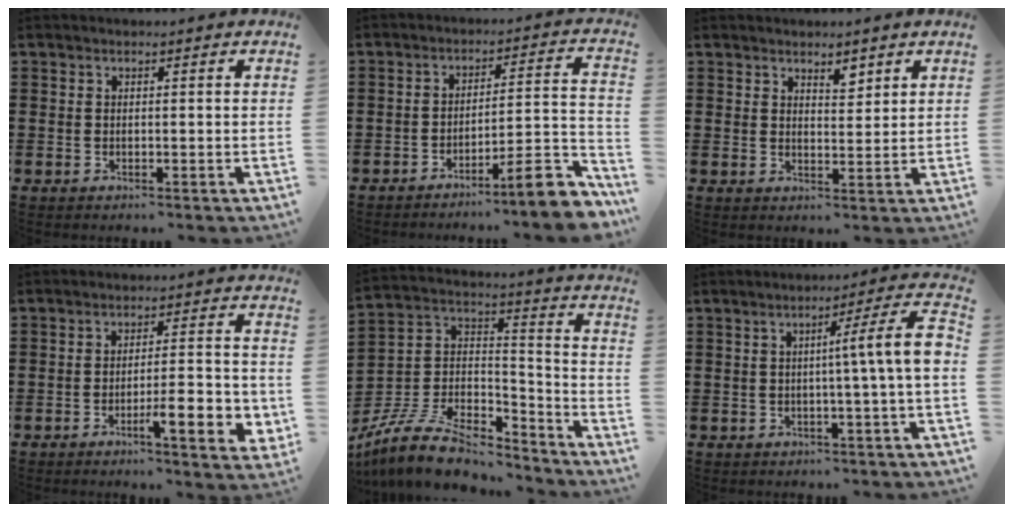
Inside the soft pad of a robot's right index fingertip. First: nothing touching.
{"total": 8.2, "force": [-6.1, 0.6, 5.4], "torque": [-0.082, 0.003, -0.112]}
{"total": 2.9, "force": [2.5, 1.2, 1.0], "torque": [-0.018, 0.003, 0.044]}
{"total": 7.6, "force": [-2.8, 1.5, 6.9], "torque": [-0.098, -0.005, -0.044]}
{"total": 9.9, "force": [-8.1, 3.3, 4.6], "torque": [-0.103, 0.014, -0.161]}
{"total": 8.1, "force": [0.0, -0.3, 8.1], "torque": [-0.128, -0.016, -0.005]}